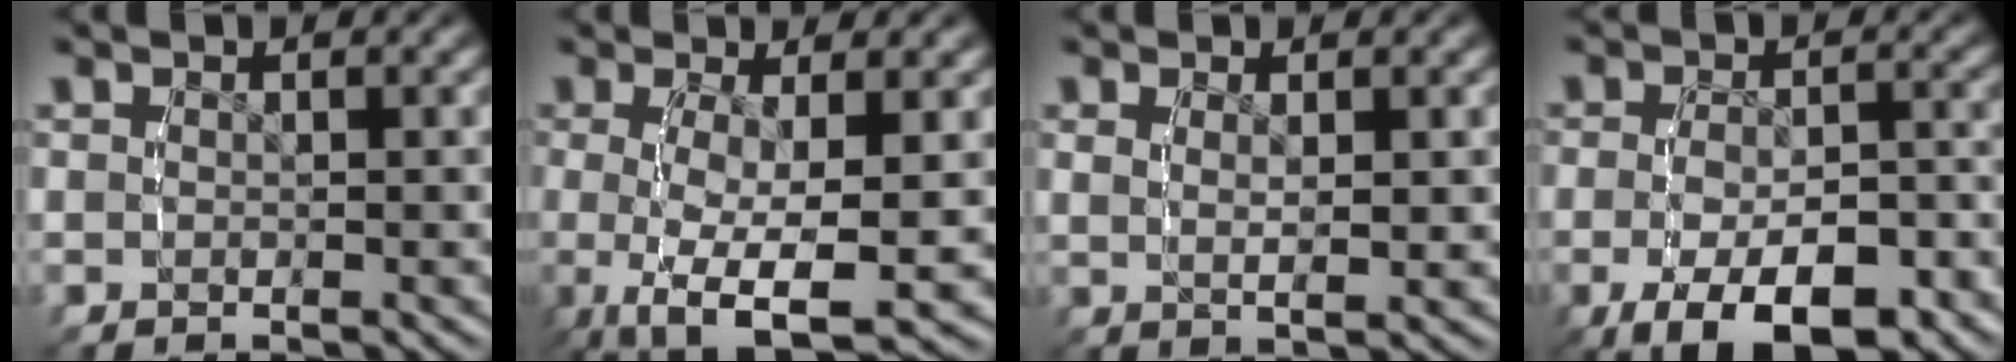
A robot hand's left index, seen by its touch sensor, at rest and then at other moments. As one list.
[{"total": 8.5, "force": [-3.6, 4.0, 6.6], "torque": [-0.161, -0.055, -0.025]}, {"total": 2.1, "force": [0.9, 0.0, 1.9], "torque": [-0.029, -0.008, 0.025]}, {"total": 9.0, "force": [-5.5, 4.1, 5.9], "torque": [-0.106, -0.033, -0.066]}]